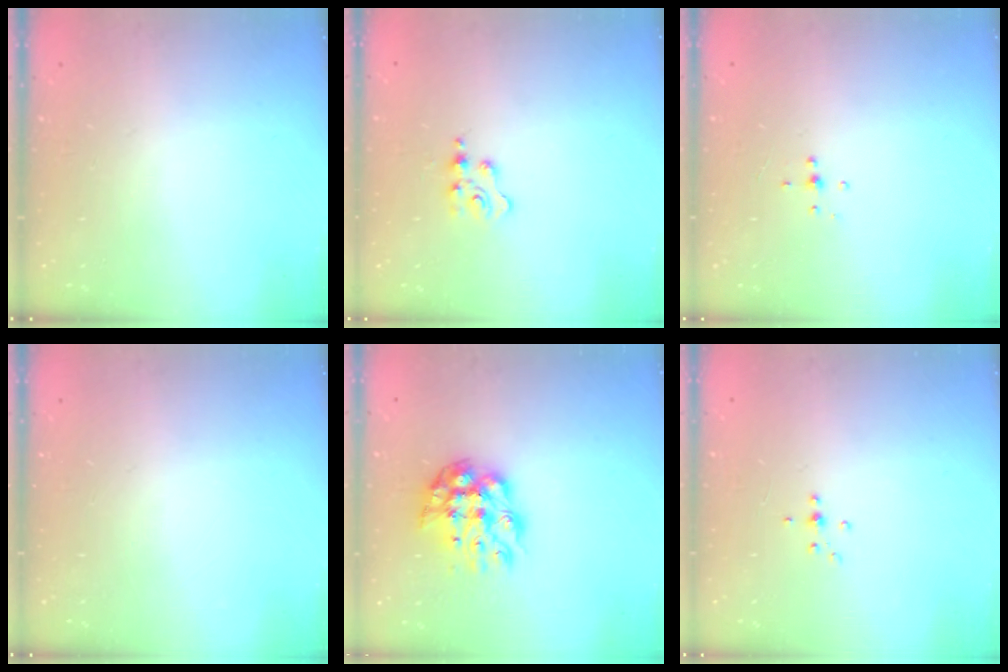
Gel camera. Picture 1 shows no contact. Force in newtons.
{"total": 2.3, "press": 2.3, "slide": 0.3}
{"total": 4.0, "press": 4.0, "slide": 0.3}
{"total": 0.0}
{"total": 10.3, "press": 10.3, "slide": 0.9}
{"total": 3.9, "press": 3.9, "slide": 0.7}